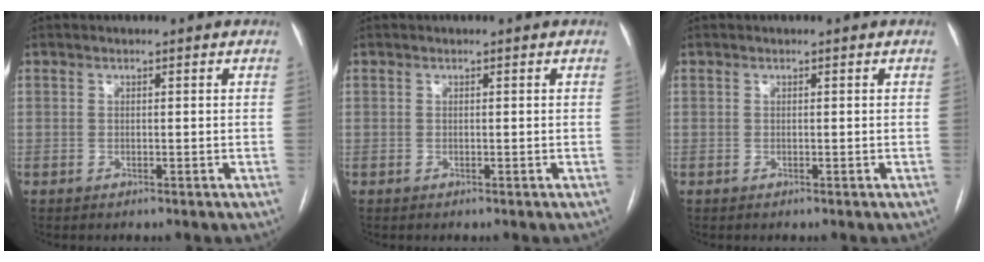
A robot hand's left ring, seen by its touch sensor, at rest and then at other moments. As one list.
[{"total": 0.0}, {"total": 0.0}]